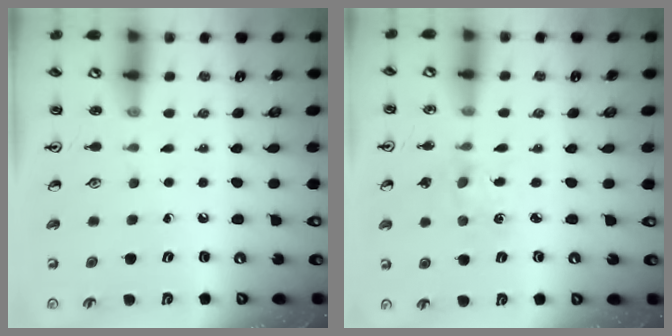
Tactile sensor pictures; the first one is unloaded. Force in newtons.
{"total": 2.7, "press": 2.7, "slide": 0.4}